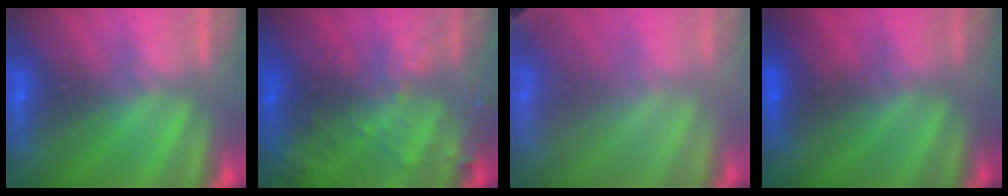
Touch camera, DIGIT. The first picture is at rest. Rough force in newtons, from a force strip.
{"total": 7.9}
{"total": 1.8}
{"total": 1.6}